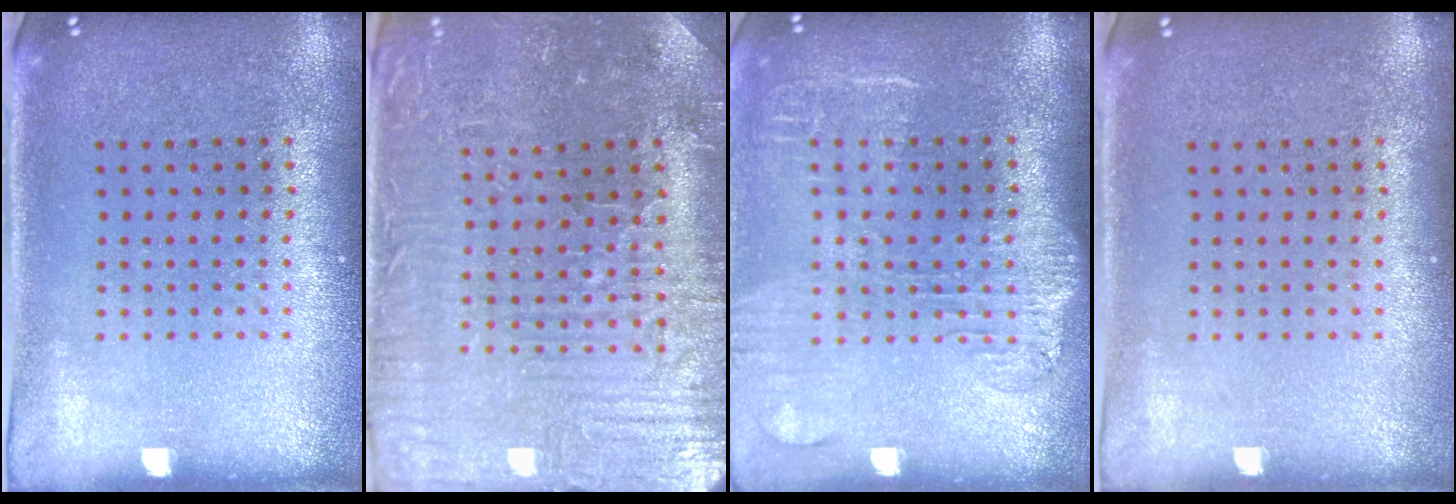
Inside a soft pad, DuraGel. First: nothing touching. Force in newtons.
{"total": 3.7, "press": 3.7, "slide": 0.4}
{"total": 1.9, "press": 1.6, "slide": 1.0}
{"total": 0.0}